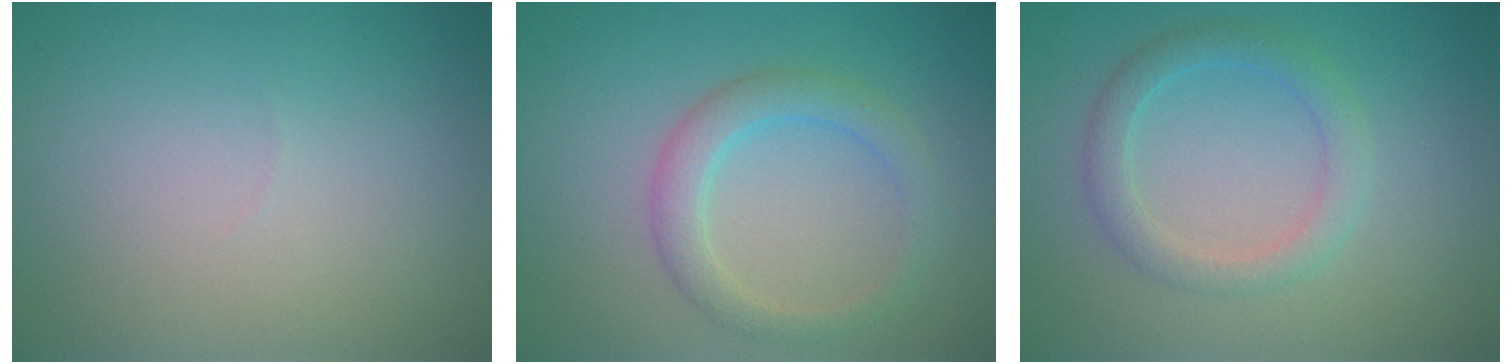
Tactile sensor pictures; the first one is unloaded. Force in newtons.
{"total": 3.0, "press": 3.0, "slide": 0.1}
{"total": 2.6, "press": 2.6, "slide": 0.1}